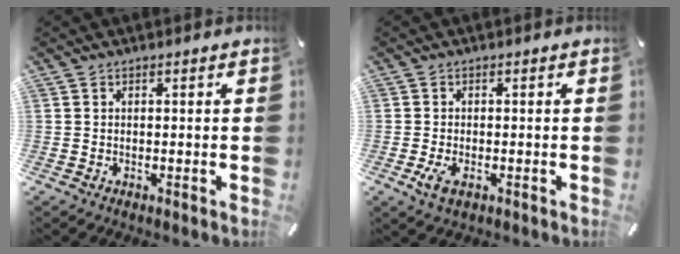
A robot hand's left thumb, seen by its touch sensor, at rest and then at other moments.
{"total": 3.3, "force": [-0.9, 1.7, 2.6], "torque": [-0.063, -0.005, -0.019]}